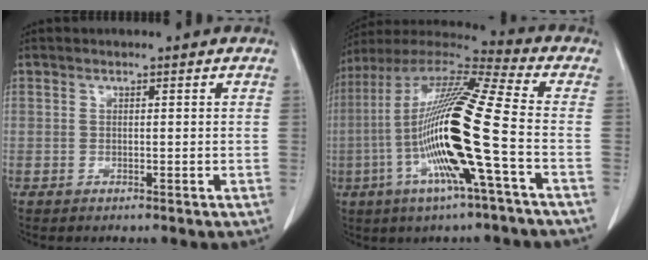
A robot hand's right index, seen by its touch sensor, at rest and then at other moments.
{"total": 20.1, "force": [-4.3, 0.0, 19.6], "torque": [-0.391, -0.008, -0.094]}